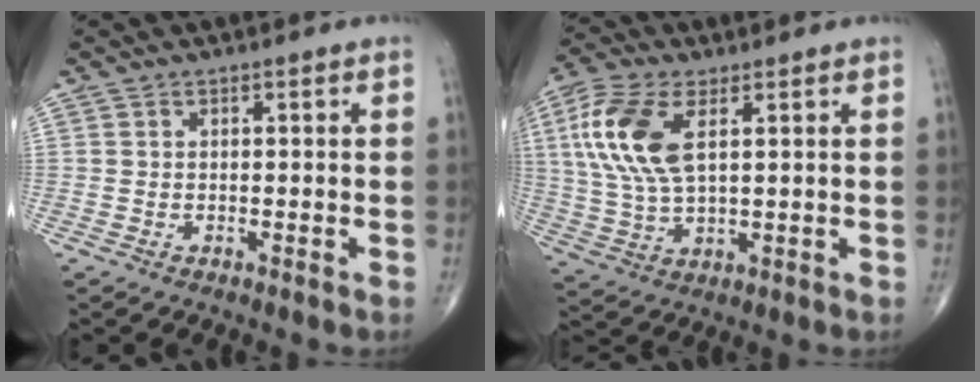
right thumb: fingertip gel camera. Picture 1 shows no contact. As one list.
[{"total": 13.3, "force": [4.0, 6.3, 11.1], "torque": [-0.254, 0.001, 0.081]}]